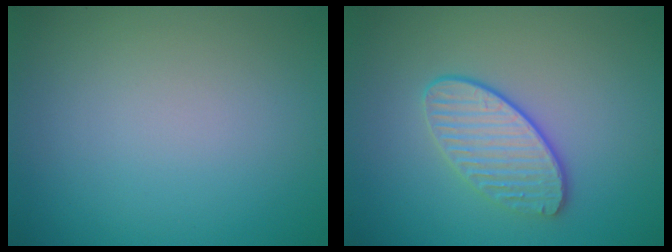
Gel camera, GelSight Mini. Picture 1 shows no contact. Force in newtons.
{"total": 3.0, "press": 2.8, "slide": 1.2}